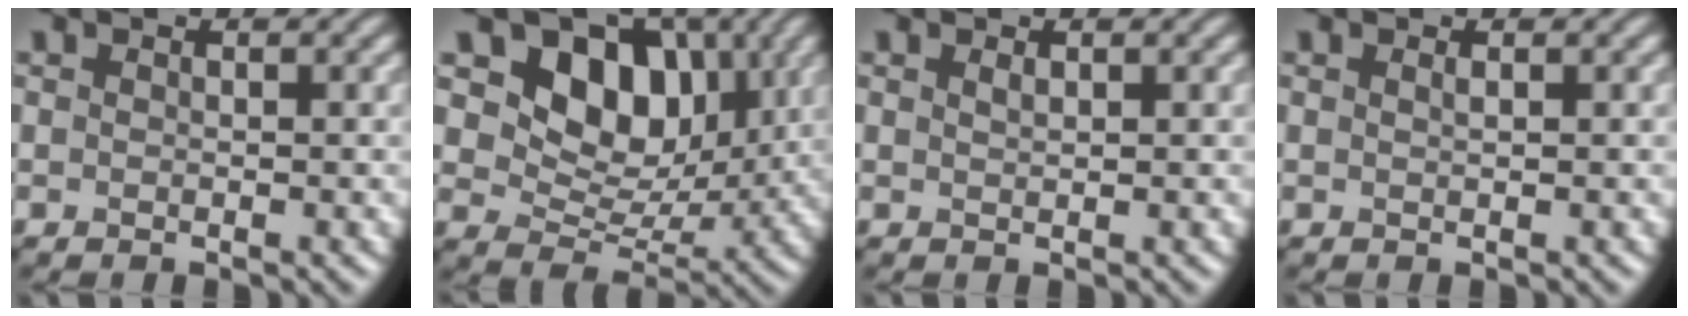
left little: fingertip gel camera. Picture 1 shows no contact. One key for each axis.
{"total": 8.6, "fx": 3.0, "fy": 6.3, "fz": 5.0, "tx": -0.077, "ty": -0.012, "tz": 0.040}
{"total": 0.6, "fx": 0.4, "fy": 0.2, "fz": 0.4, "tx": -0.009, "ty": 0.000, "tz": 0.009}
{"total": 0.5, "fx": 0.3, "fy": 0.1, "fz": 0.4, "tx": -0.006, "ty": 0.002, "tz": 0.004}